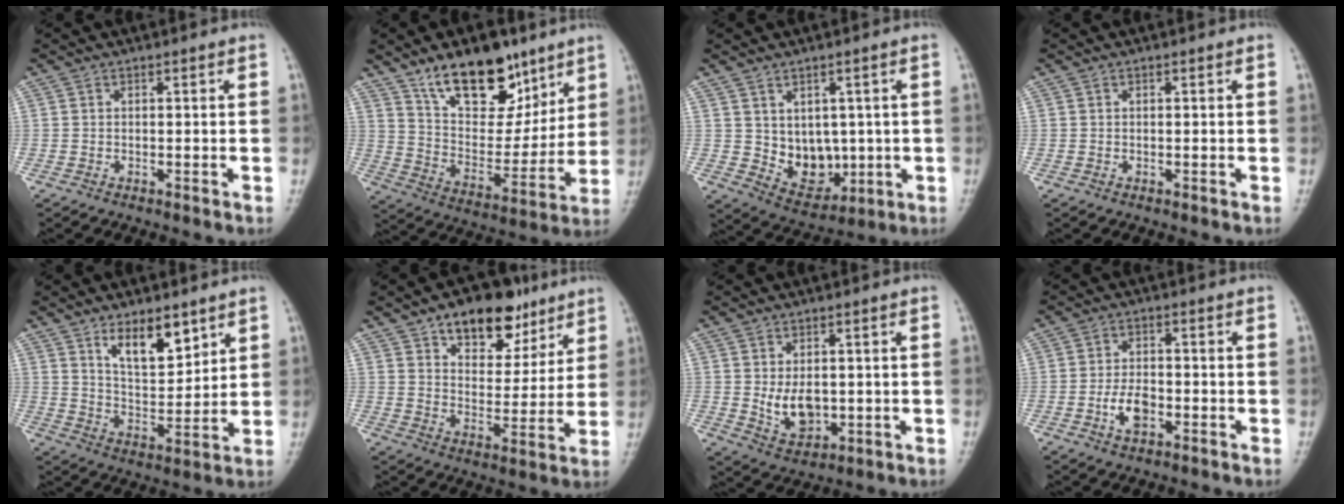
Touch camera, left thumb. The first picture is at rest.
{"total": 18.9, "force": [12.5, 9.5, 10.5], "torque": [-0.110, -0.074, 0.218]}
{"total": 8.3, "force": [0.3, 6.3, 5.4], "torque": [-0.042, -0.018, 0.031]}
{"total": 0.0}
{"total": 10.3, "force": [6.1, 4.5, 7.0], "torque": [-0.089, -0.047, 0.111]}
{"total": 14.5, "force": [9.0, 7.9, 8.1], "torque": [-0.067, -0.044, 0.137]}
{"total": 6.6, "force": [0.1, 4.4, 5.0], "torque": [-0.060, -0.014, 0.018]}
{"total": 5.0, "force": [-1.9, 2.7, 3.8], "torque": [-0.060, 0.011, -0.035]}